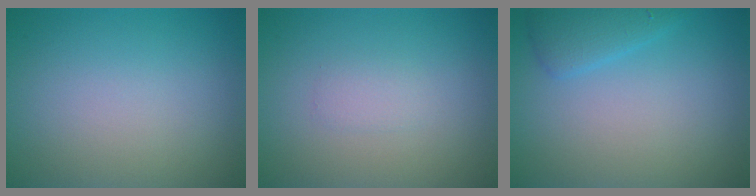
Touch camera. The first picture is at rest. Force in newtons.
{"total": 1.0, "press": 1.0, "slide": 0.0}
{"total": 2.2, "press": 2.2, "slide": 0.2}